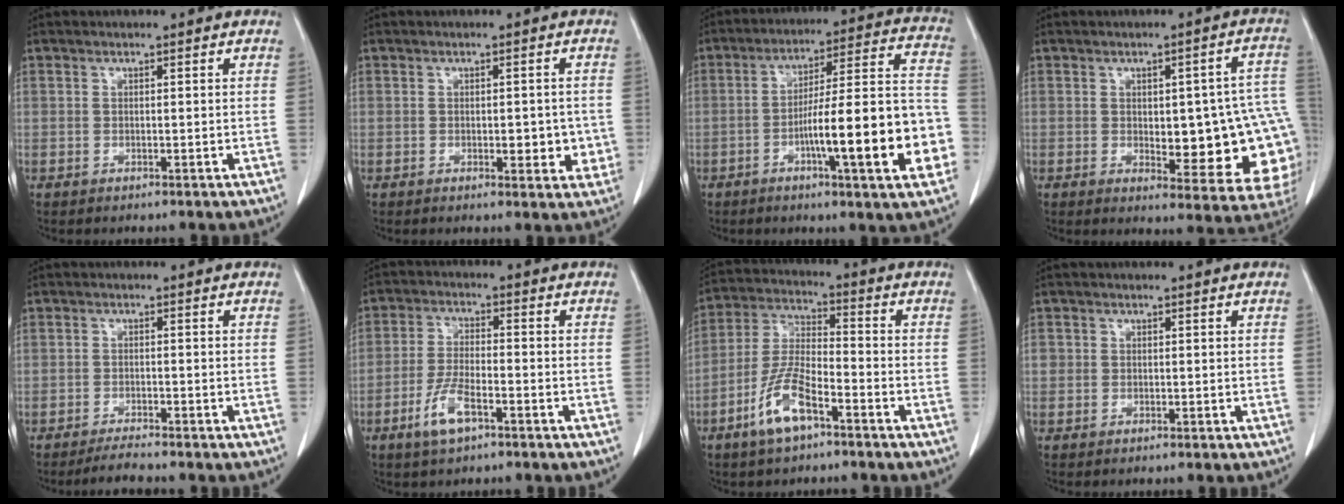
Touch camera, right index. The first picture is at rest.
{"total": 4.4, "force": [-0.8, 2.2, 3.7], "torque": [-0.033, 0.000, -0.007]}
{"total": 19.3, "force": [-5.8, 1.8, 18.3], "torque": [-0.216, 0.024, -0.081]}
{"total": 17.7, "force": [-1.6, 6.0, 16.6], "torque": [-0.137, 0.022, 0.003]}
{"total": 2.4, "force": [-2.3, 0.1, 0.5], "torque": [-0.012, -0.009, -0.039]}
{"total": 6.4, "force": [-3.5, 1.9, 5.0], "torque": [-0.105, -0.004, -0.065]}
{"total": 9.5, "force": [-5.4, 2.7, 7.4], "torque": [-0.162, -0.003, -0.105]}
{"total": 1.2, "force": [0.0, 1.2, 0.2], "torque": [0.010, 0.007, 0.000]}